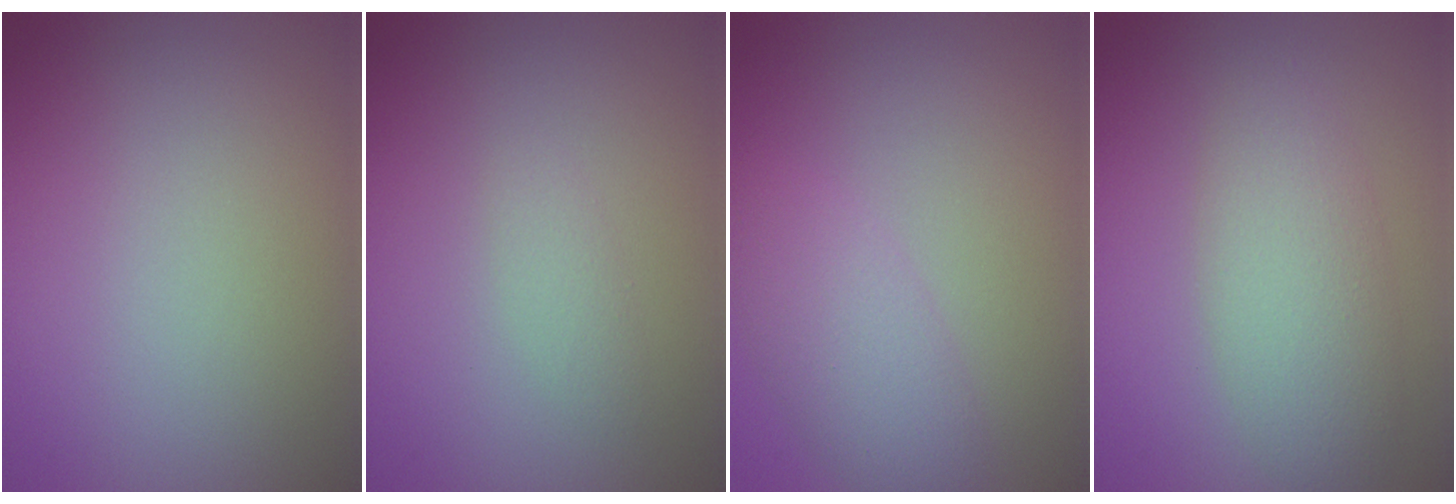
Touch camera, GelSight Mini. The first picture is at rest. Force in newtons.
{"total": 1.0, "press": 1.0, "slide": 0.1}
{"total": 3.1, "press": 3.1, "slide": 0.2}
{"total": 4.2, "press": 4.2, "slide": 0.2}